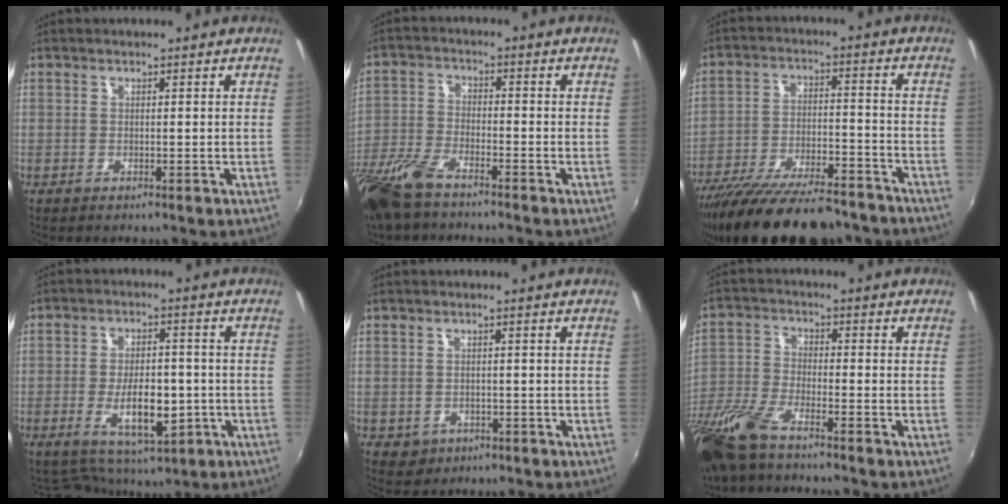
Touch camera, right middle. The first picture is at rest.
{"total": 11.6, "force": [-8.7, 3.6, 6.8], "torque": [-0.163, -0.024, -0.179]}
{"total": 22.3, "force": [-18.8, 5.7, 10.7], "torque": [-0.199, -0.038, -0.280]}
{"total": 9.4, "force": [-3.0, 5.1, 7.3], "torque": [-0.133, -0.003, -0.035]}
{"total": 3.3, "force": [-0.9, 2.9, 1.1], "torque": [-0.031, -0.003, -0.005]}
{"total": 12.9, "force": [-9.6, 3.3, 7.9], "torque": [-0.185, -0.028, -0.197]}